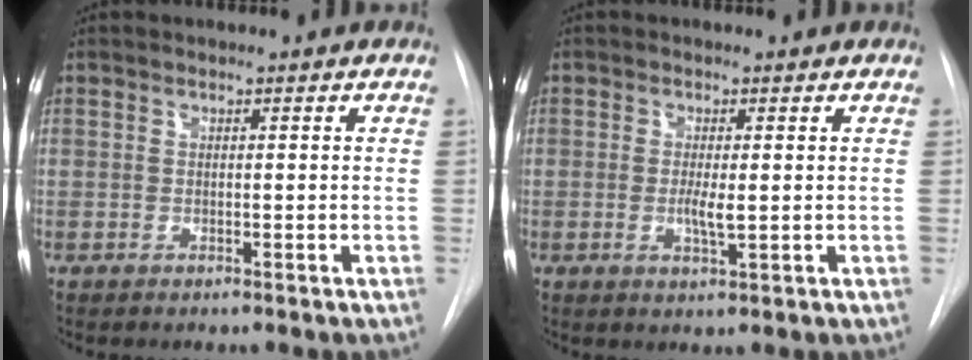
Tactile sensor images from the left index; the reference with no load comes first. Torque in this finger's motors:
{"motor_torque": [0.74, 0.09, 0.05, 0.02]}